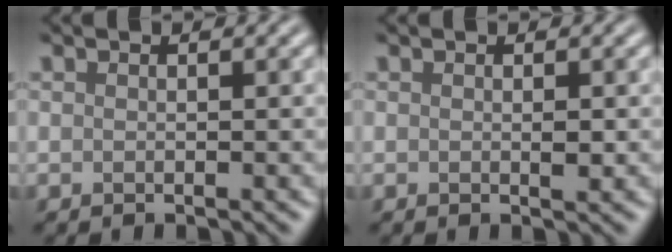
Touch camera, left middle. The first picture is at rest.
{"total": 0.7, "force": [-0.1, 0.1, 0.6], "torque": [-0.012, -0.003, -0.001]}